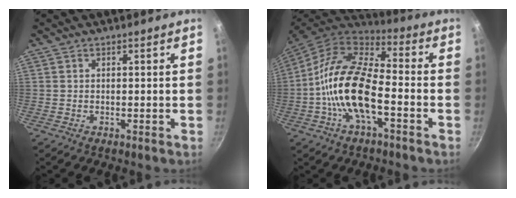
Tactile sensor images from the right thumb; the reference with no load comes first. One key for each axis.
{"total": 17.1, "fx": -4.1, "fy": 7.7, "fz": 14.6, "tx": -0.265, "ty": 0.040, "tz": -0.096}